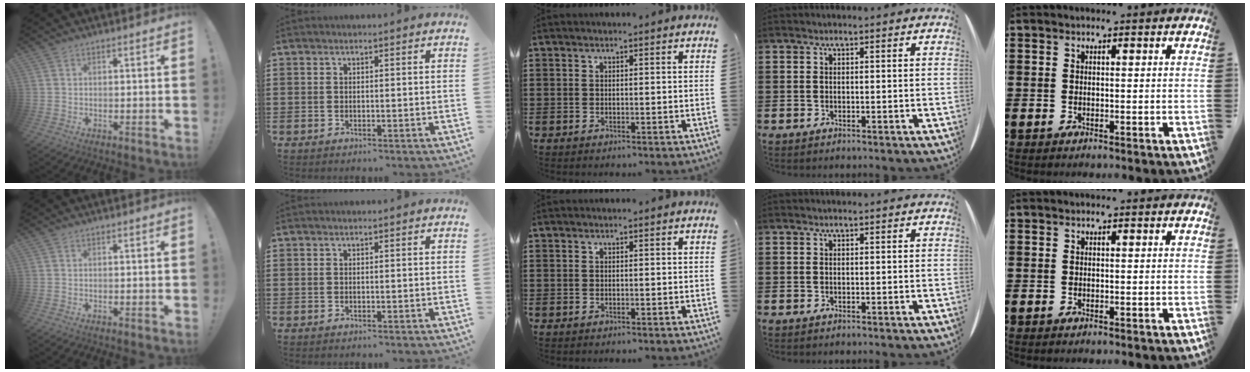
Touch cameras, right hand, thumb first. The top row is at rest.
{}